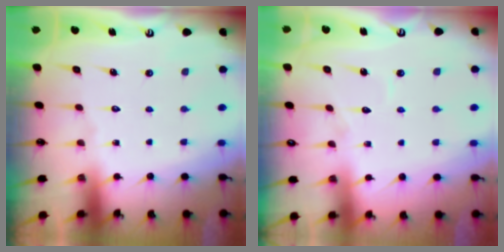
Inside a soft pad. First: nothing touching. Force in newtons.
{"total": 4.5, "press": 4.5, "slide": 0.4}